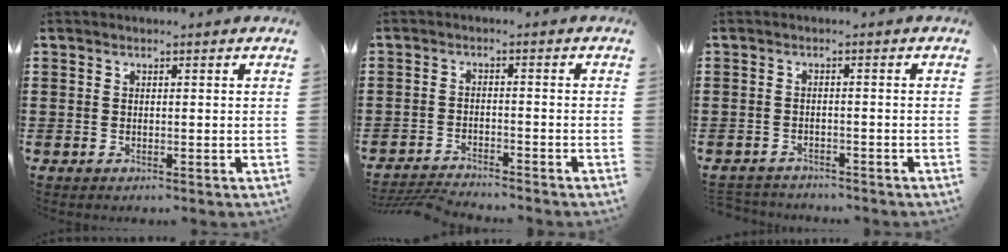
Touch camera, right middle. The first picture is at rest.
{"total": 3.7, "force": [-3.6, 0.2, 0.5], "torque": [-0.018, -0.001, -0.078]}
{"total": 2.0, "force": [-2.0, 0.3, -0.2], "torque": [-0.005, -0.001, -0.045]}